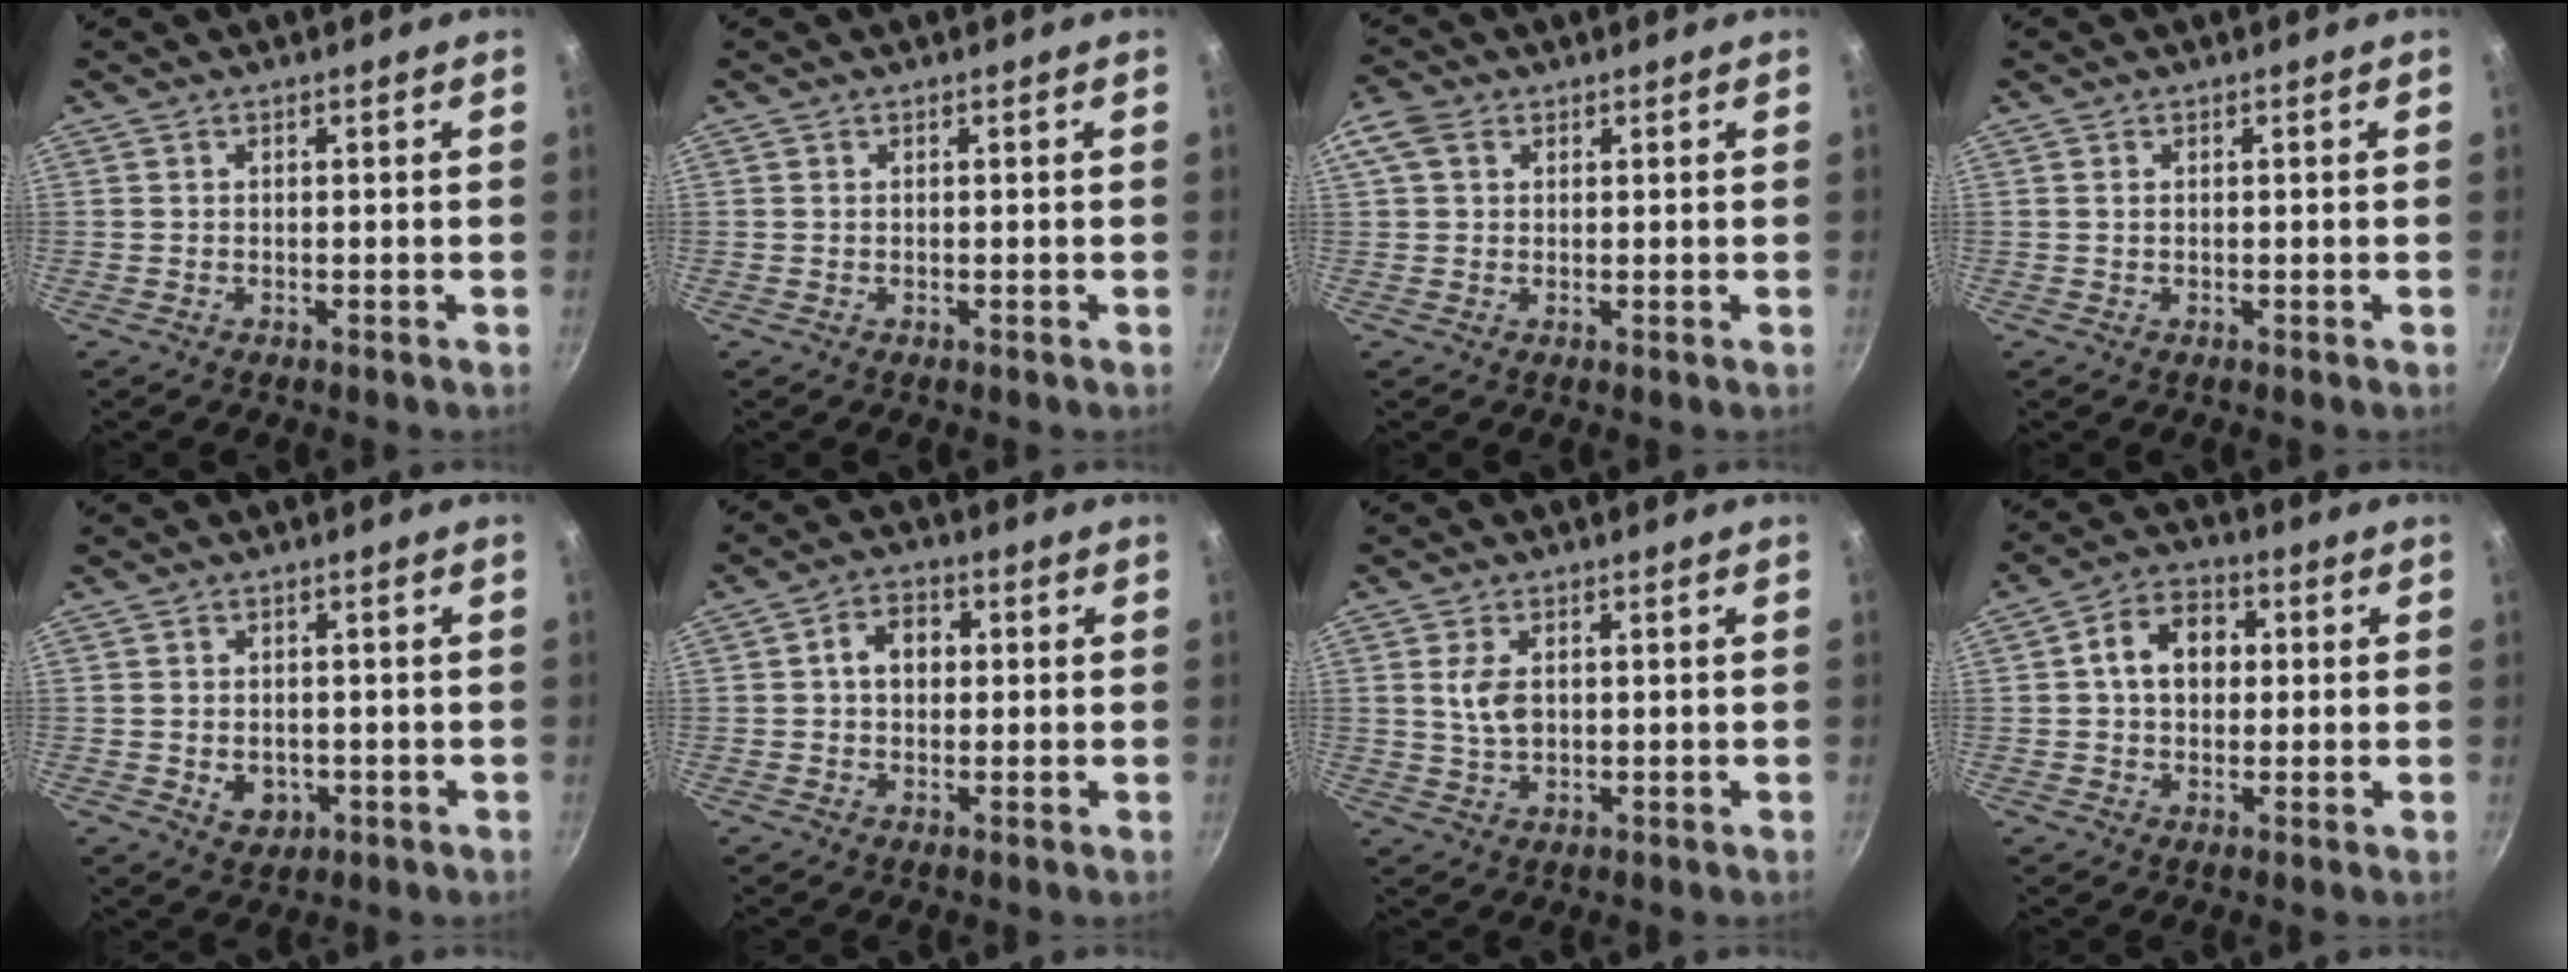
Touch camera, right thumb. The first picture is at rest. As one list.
[{"total": 0.0}, {"total": 4.7, "force": [1.7, 3.5, 2.7], "torque": [-0.052, 0.008, 0.026]}, {"total": 0.6, "force": [0.1, 0.4, 0.5], "torque": [-0.009, 0.001, 0.003]}, {"total": 4.7, "force": [-1.0, 3.6, 2.7], "torque": [-0.028, 0.002, -0.005]}, {"total": 5.7, "force": [0.7, 4.3, 3.7], "torque": [-0.036, 0.013, 0.003]}, {"total": 4.9, "force": [0.8, 3.0, 3.8], "torque": [-0.068, -0.001, 0.018]}, {"total": 9.1, "force": [1.2, 6.7, 5.9], "torque": [-0.067, 0.017, 0.006]}]